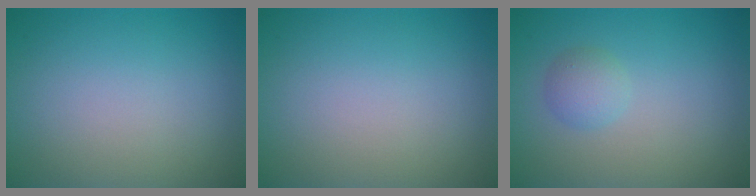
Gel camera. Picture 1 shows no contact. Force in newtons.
{"total": 0.0}
{"total": 1.7, "press": 1.7, "slide": 0.1}